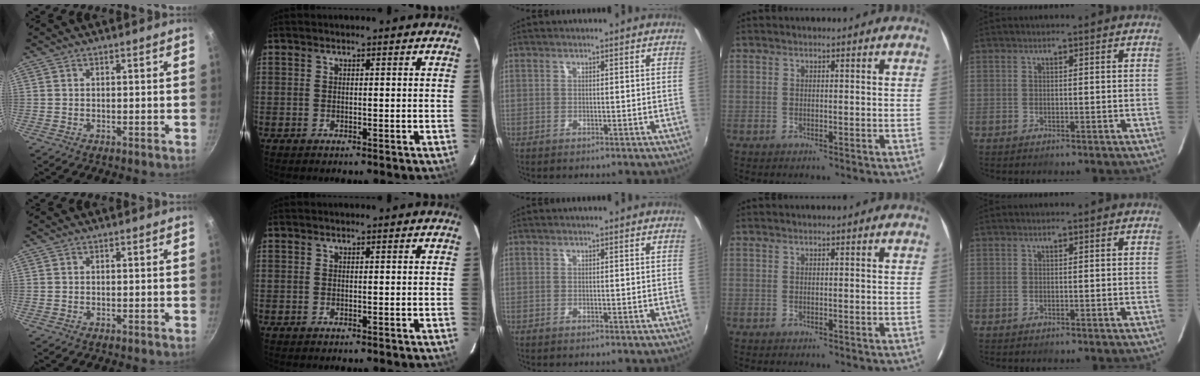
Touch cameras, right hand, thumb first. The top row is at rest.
{}